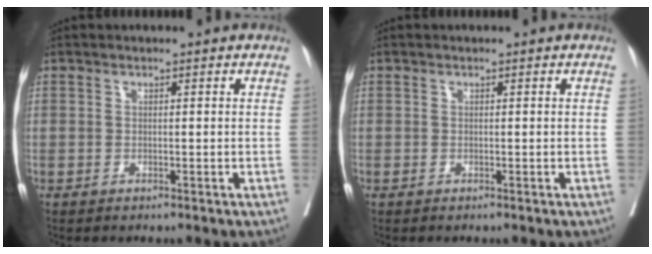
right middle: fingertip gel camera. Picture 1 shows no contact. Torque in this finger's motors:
{"motor_torque": [0.00, 0.00, 0.00, 0.00]}